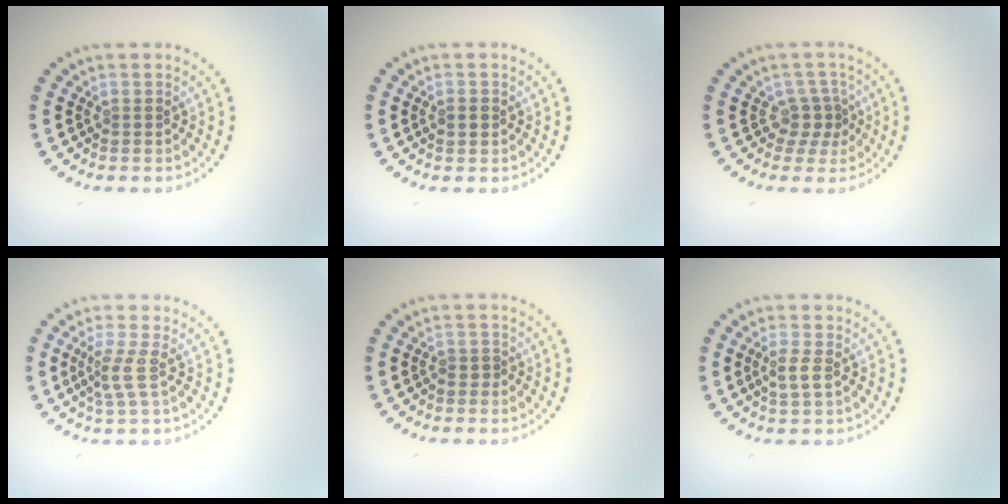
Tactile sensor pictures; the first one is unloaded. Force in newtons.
{"total": 1.5, "press": 1.5, "slide": 0.1}
{"total": 2.2, "press": 1.5, "slide": 1.6}
{"total": 2.3, "press": 1.6, "slide": 1.6}
{"total": 0.8, "press": 0.4, "slide": 0.7}
{"total": 1.5, "press": 1.4, "slide": 0.5}